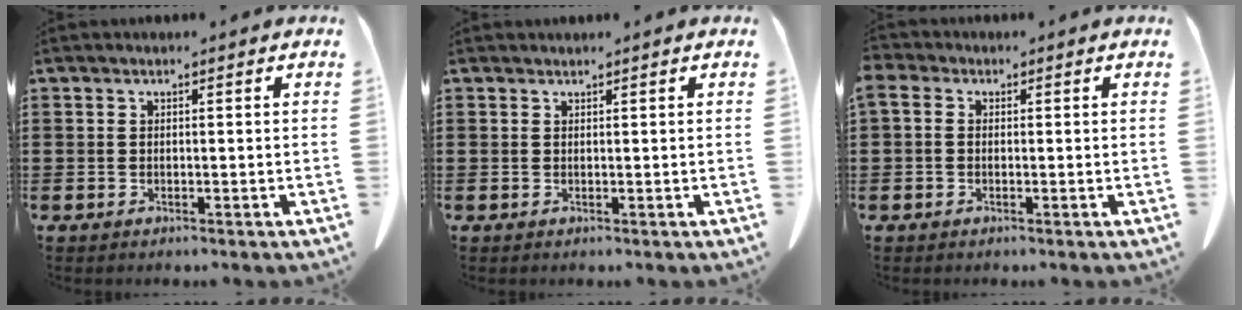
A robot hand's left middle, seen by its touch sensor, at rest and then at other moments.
{"total": 0.5, "force": [0.5, 0.0, 0.0], "torque": [-0.003, -0.001, 0.011]}
{"total": 1.6, "force": [-0.1, 1.3, 0.9], "torque": [-0.023, 0.006, -0.004]}